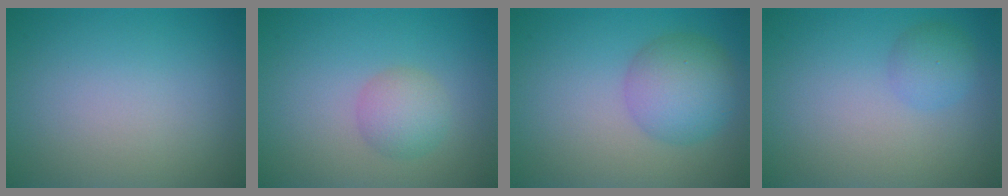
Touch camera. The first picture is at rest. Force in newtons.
{"total": 2.5, "press": 2.5, "slide": 0.1}
{"total": 4.8, "press": 4.8, "slide": 0.1}
{"total": 2.0, "press": 2.0, "slide": 0.0}